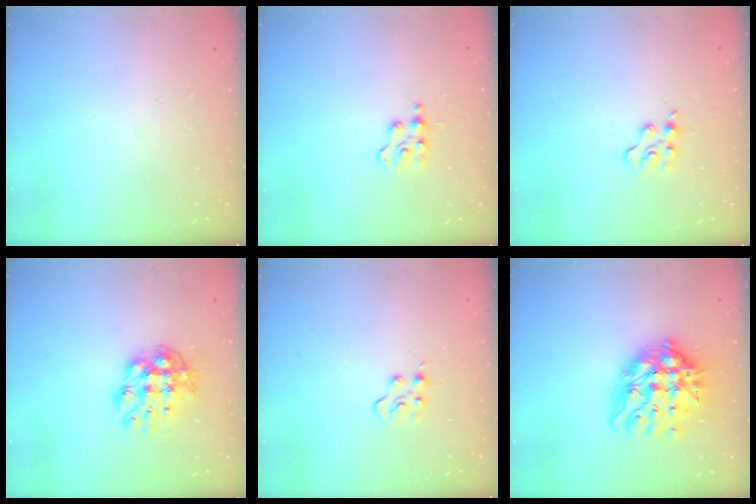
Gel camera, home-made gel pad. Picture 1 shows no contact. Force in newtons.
{"total": 2.3, "press": 2.2, "slide": 0.5}
{"total": 5.3, "press": 5.3, "slide": 0.5}
{"total": 10.6, "press": 10.6, "slide": 0.6}
{"total": 3.6, "press": 3.5, "slide": 0.4}
{"total": 17.8, "press": 17.8, "slide": 1.6}